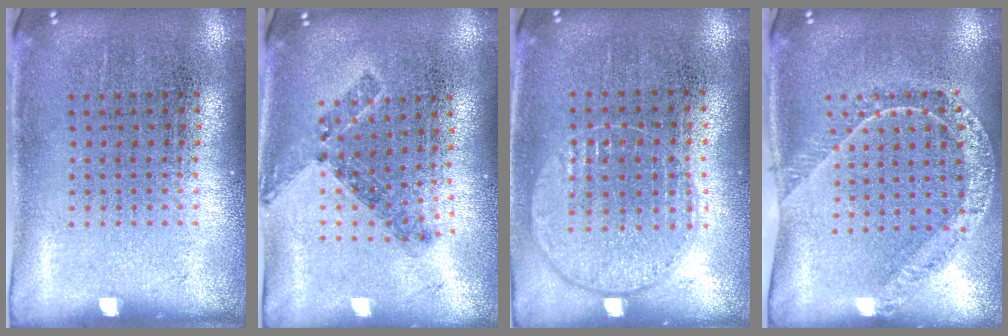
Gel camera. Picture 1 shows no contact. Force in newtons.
{"total": 0.9, "press": 0.8, "slide": 0.5}
{"total": 0.9, "press": 0.9, "slide": 0.4}
{"total": 1.4, "press": 1.4, "slide": 0.2}